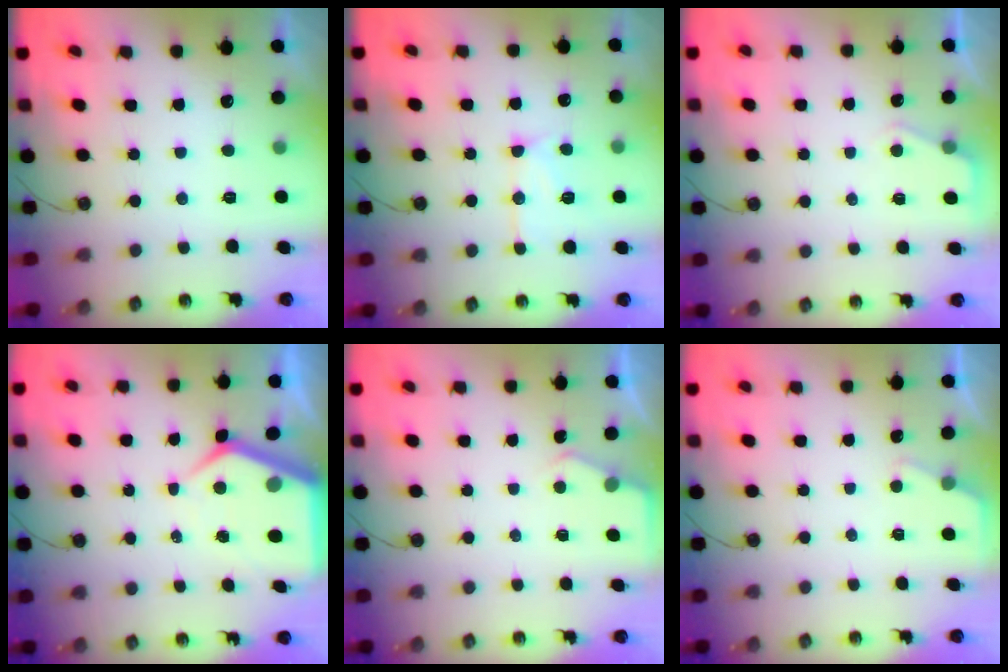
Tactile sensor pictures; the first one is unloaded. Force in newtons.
{"total": 11.8, "press": 11.7, "slide": 1.1}
{"total": 2.7, "press": 2.7, "slide": 0.4}
{"total": 8.0, "press": 8.0, "slide": 0.8}
{"total": 3.7, "press": 3.7, "slide": 0.5}
{"total": 2.3, "press": 2.3, "slide": 0.3}